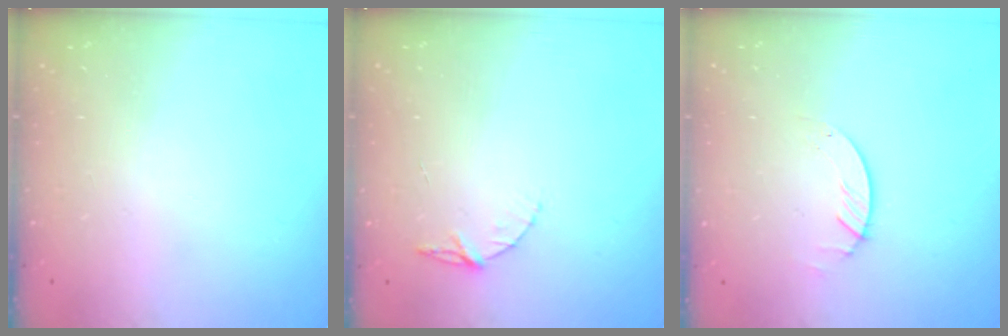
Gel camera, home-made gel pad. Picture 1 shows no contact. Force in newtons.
{"total": 5.2, "press": 5.1, "slide": 0.5}
{"total": 1.4, "press": 1.4, "slide": 0.2}